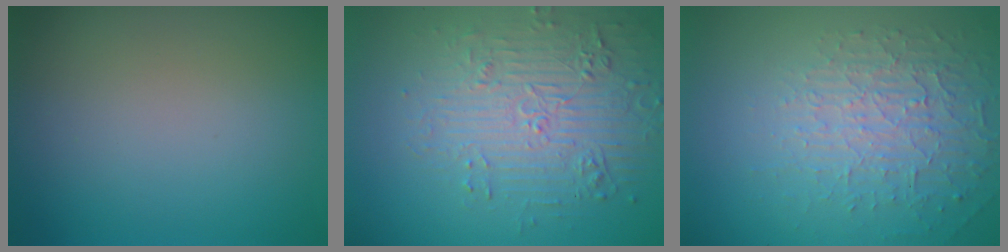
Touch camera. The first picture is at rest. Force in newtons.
{"total": 4.9, "press": 4.2, "slide": 2.4}
{"total": 4.6, "press": 3.1, "slide": 3.4}